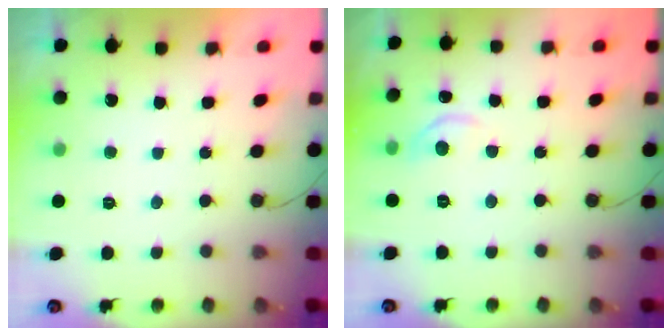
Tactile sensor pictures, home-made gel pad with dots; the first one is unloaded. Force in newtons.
{"total": 5.9, "press": 5.9, "slide": 0.5}